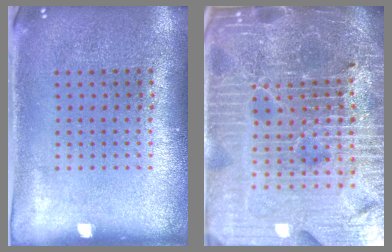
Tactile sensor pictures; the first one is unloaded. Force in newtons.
{"total": 6.7, "press": 5.9, "slide": 3.1}